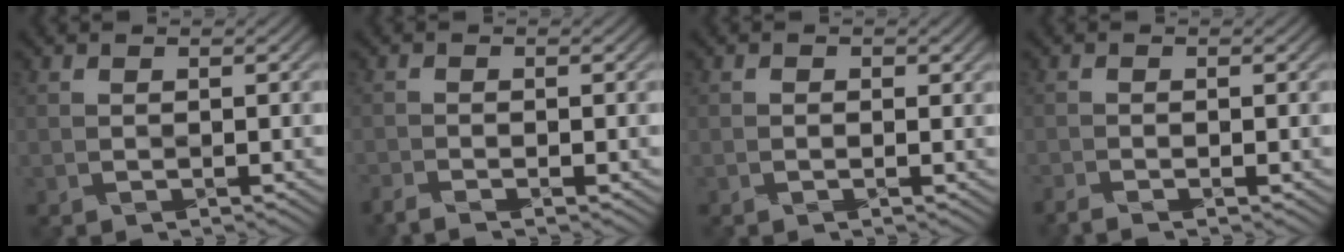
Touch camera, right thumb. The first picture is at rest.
{"total": 1.9, "force": [-1.7, 0.4, 0.9], "torque": [-0.026, -0.004, -0.038]}
{"total": 0.9, "force": [-0.1, 0.6, 0.6], "torque": [-0.012, 0.000, -0.002]}
{"total": 1.7, "force": [-1.4, 0.3, 0.8], "torque": [-0.026, -0.006, -0.032]}